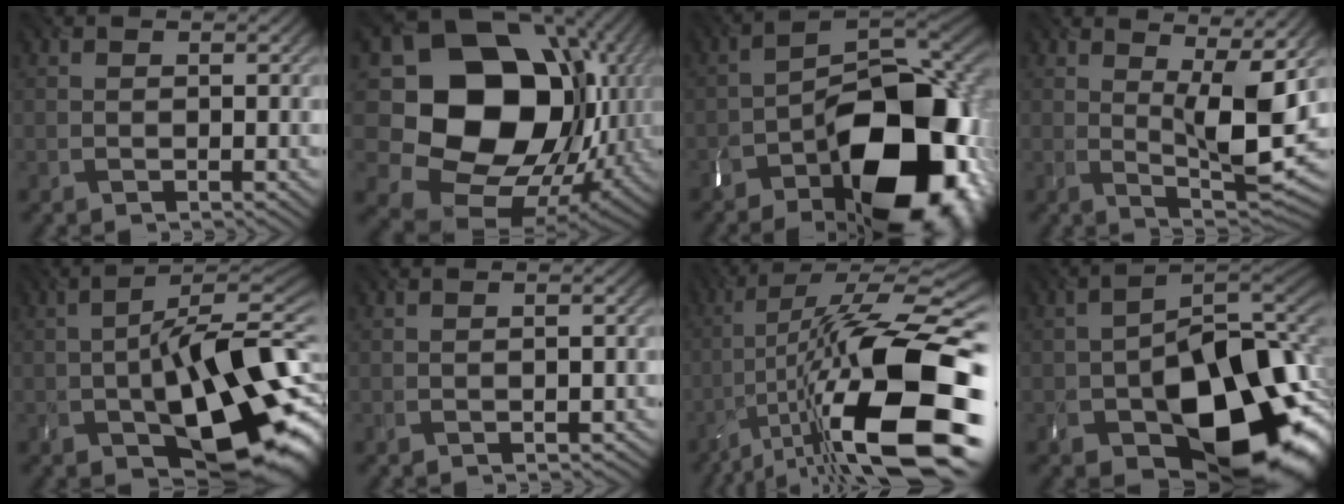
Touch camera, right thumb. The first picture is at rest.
{"total": 18.6, "force": [1.1, 15.2, 10.6], "torque": [-0.220, -0.042, 0.038]}
{"total": 20.1, "force": [-9.0, 10.3, 14.7], "torque": [-0.204, -0.014, -0.146]}
{"total": 9.2, "force": [2.6, 2.1, 8.6], "torque": [-0.139, -0.003, 0.045]}
{"total": 17.7, "force": [-4.1, 8.3, 15.0], "torque": [-0.221, -0.020, -0.064]}
{"total": 0.8, "force": [-0.6, 0.3, 0.5], "torque": [-0.011, -0.001, -0.008]}
{"total": 20.5, "force": [-7.0, 6.5, 18.1], "torque": [-0.295, -0.002, -0.117]}
{"total": 18.9, "force": [-6.3, 11.2, 13.9], "torque": [-0.185, -0.031, -0.092]}